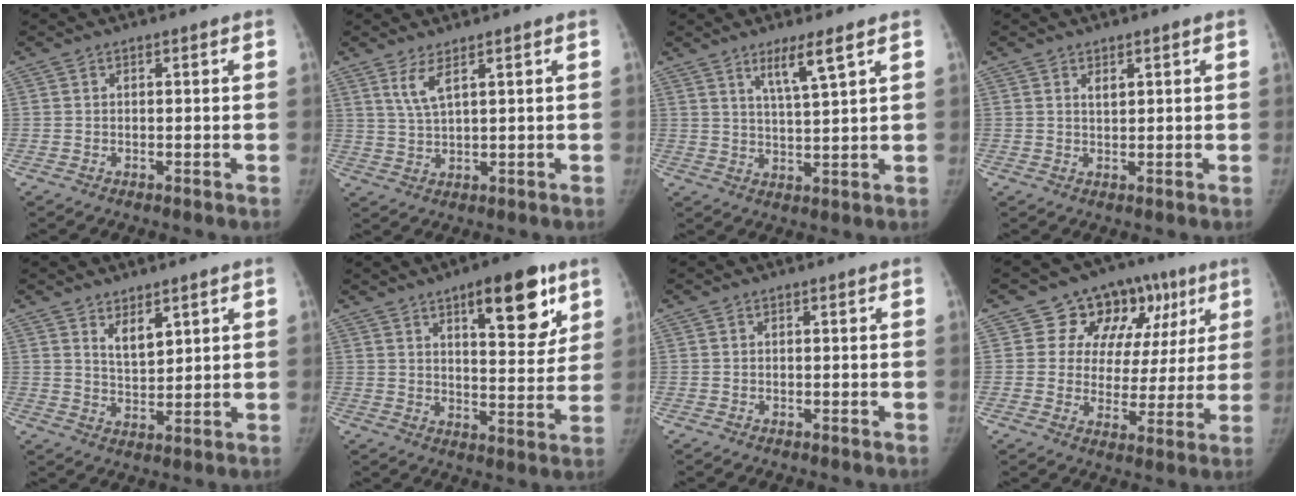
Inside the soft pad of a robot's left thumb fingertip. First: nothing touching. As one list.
[{"total": 3.6, "force": [2.2, 0.5, 2.8], "torque": [-0.064, -0.019, 0.054]}, {"total": 5.7, "force": [3.5, 0.0, 4.5], "torque": [-0.083, -0.030, 0.067]}, {"total": 1.3, "force": [0.8, 0.5, 0.8], "torque": [-0.010, -0.007, 0.017]}, {"total": 4.7, "force": [2.9, 2.0, 3.1], "torque": [-0.039, -0.029, 0.057]}, {"total": 14.8, "force": [8.1, 5.5, 11.1], "torque": [-0.115, -0.038, 0.114]}, {"total": 0.0}, {"total": 14.9, "force": [7.0, 11.4, 6.4], "torque": [-0.016, 0.002, 0.098]}]